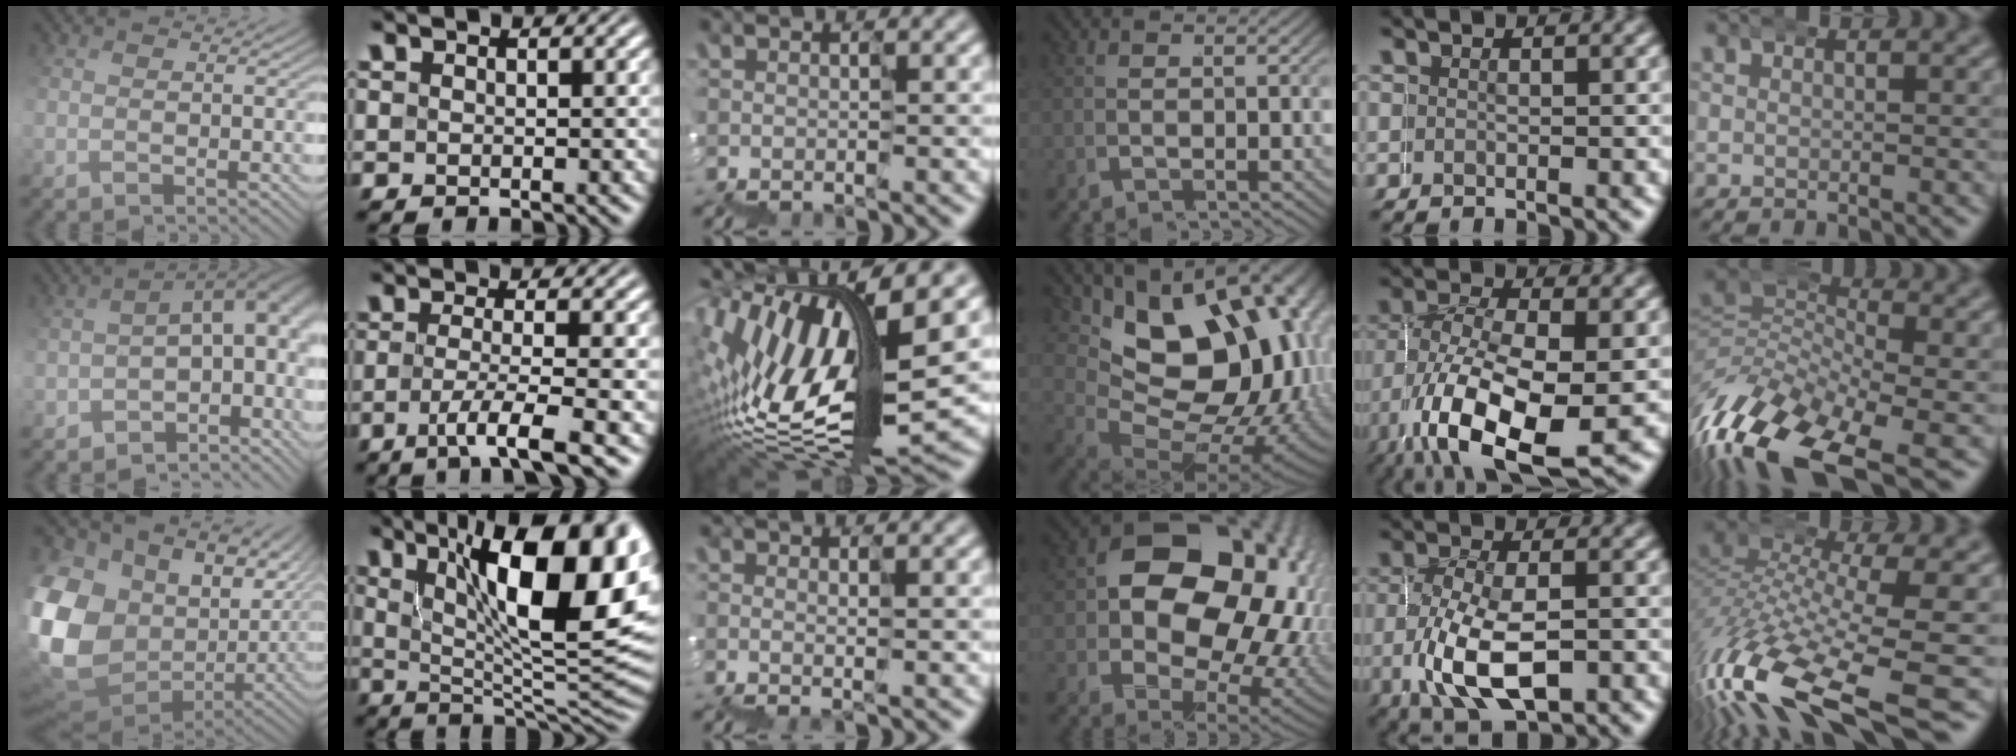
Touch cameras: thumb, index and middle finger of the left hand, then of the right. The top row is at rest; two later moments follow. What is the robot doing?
{"motion": "wrap", "object": "duck tape"}